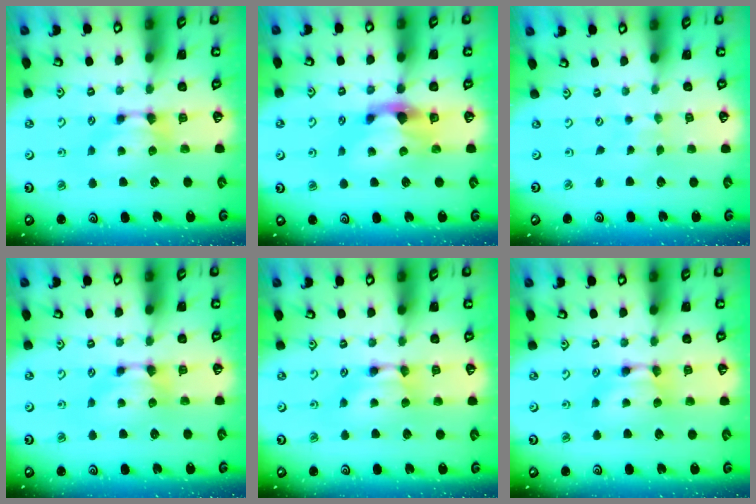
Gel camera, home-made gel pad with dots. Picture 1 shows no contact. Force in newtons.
{"total": 3.0, "press": 2.7, "slide": 1.3}
{"total": 4.9, "press": 4.9, "slide": 0.2}
{"total": 0.0}
{"total": 1.8, "press": 1.7, "slide": 0.1}
{"total": 1.8, "press": 1.7, "slide": 0.1}